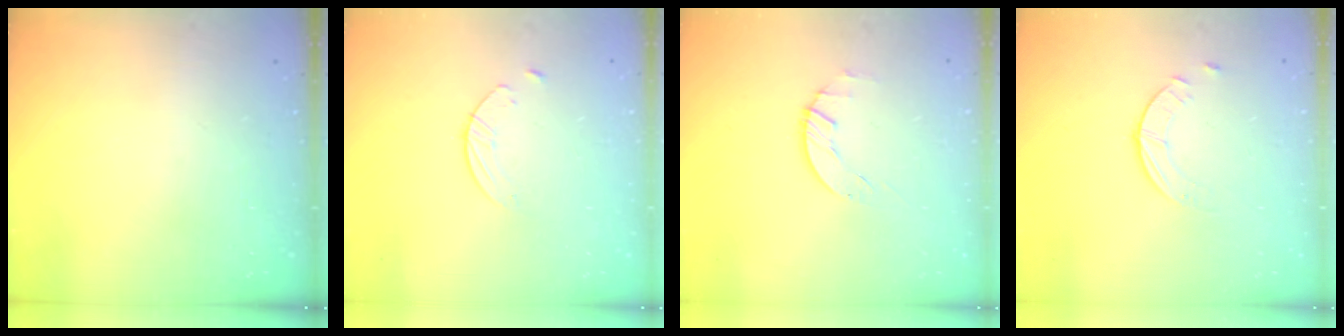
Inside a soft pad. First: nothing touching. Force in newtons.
{"total": 3.6, "press": 3.6, "slide": 0.4}
{"total": 1.5, "press": 1.4, "slide": 0.3}
{"total": 2.5, "press": 2.5, "slide": 0.3}